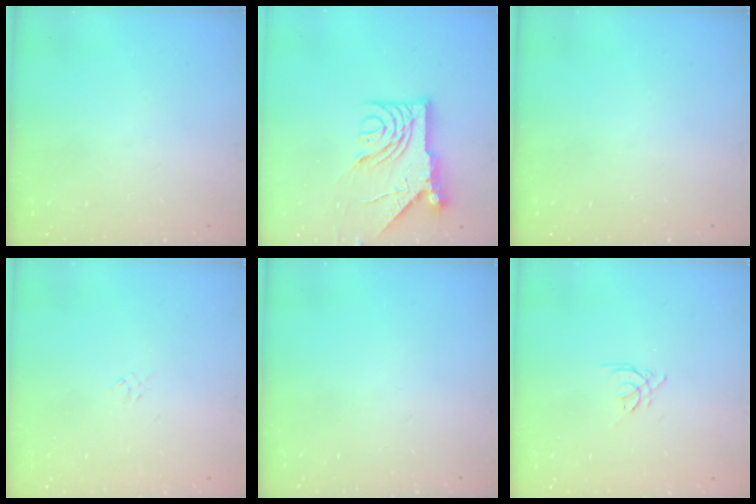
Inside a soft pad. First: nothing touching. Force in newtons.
{"total": 12.8, "press": 12.8, "slide": 0.8}
{"total": 0.0}
{"total": 1.3, "press": 1.2, "slide": 0.5}
{"total": 0.0}
{"total": 2.5, "press": 2.4, "slide": 0.5}